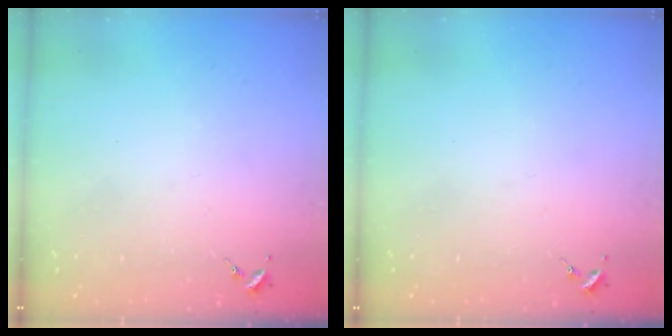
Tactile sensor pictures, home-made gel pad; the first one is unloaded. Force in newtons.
{"total": 0.0}